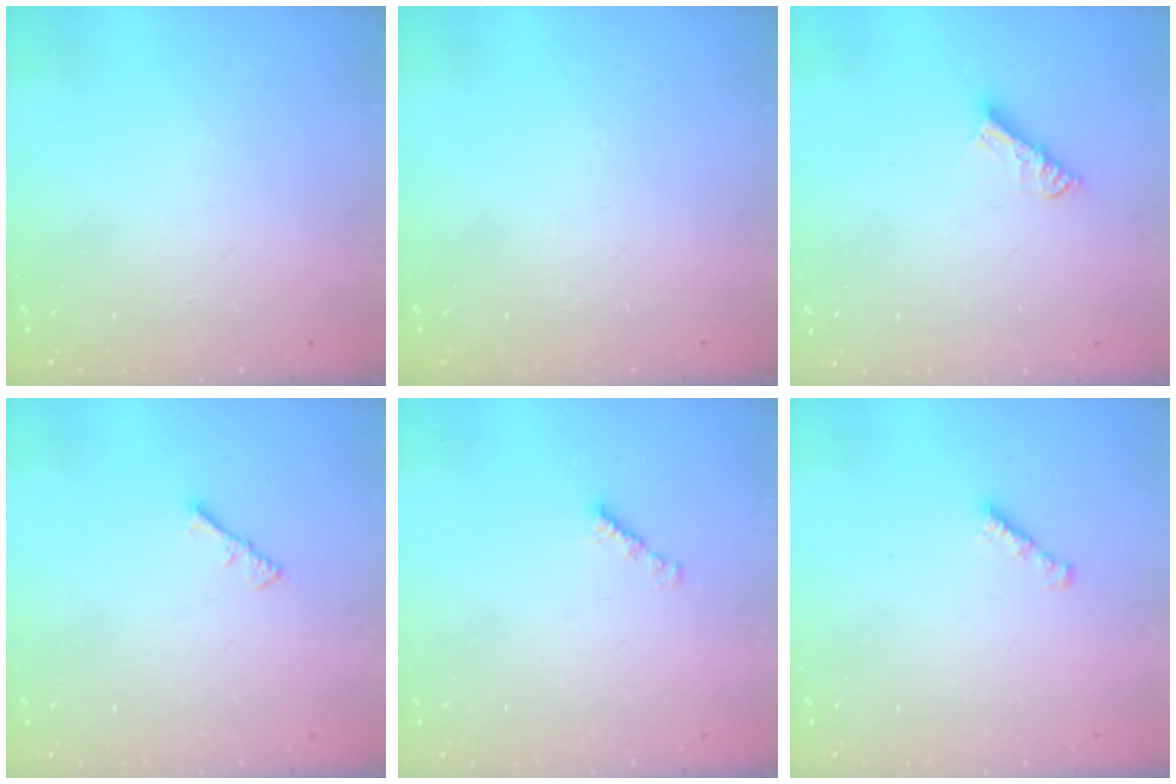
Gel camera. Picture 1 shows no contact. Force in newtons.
{"total": 0.0}
{"total": 6.1, "press": 6.1, "slide": 0.4}
{"total": 1.1, "press": 1.1, "slide": 0.4}
{"total": 2.2, "press": 2.1, "slide": 0.7}
{"total": 1.9, "press": 1.9, "slide": 0.5}